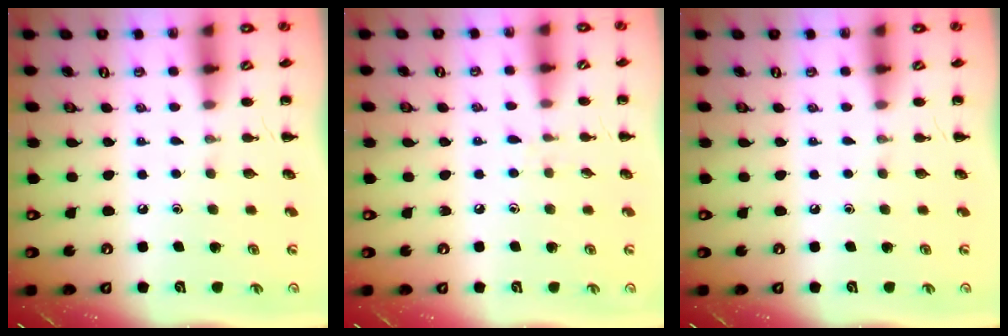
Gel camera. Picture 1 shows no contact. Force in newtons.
{"total": 3.7, "press": 3.4, "slide": 1.5}
{"total": 0.0}